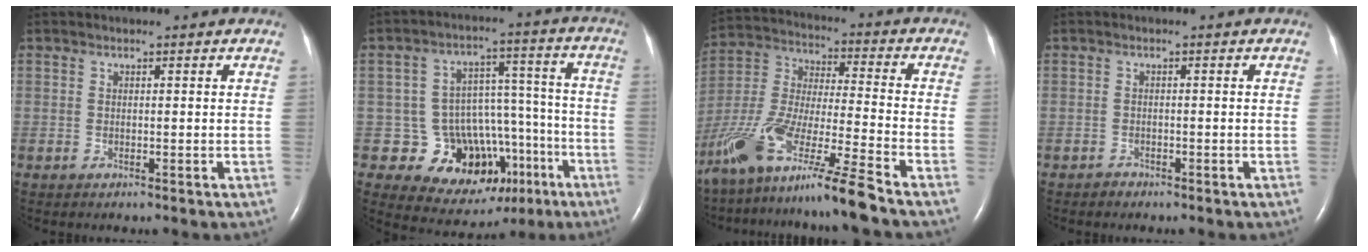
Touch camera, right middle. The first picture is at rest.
{"total": 13.6, "force": [-6.6, 10.6, 5.3], "torque": [-0.042, 0.077, -0.080]}
{"total": 17.8, "force": [-13.3, -0.7, 11.8], "torque": [-0.266, -0.038, -0.251]}
{"total": 0.9, "force": [-0.8, 0.4, -0.1], "torque": [0.000, 0.001, -0.017]}